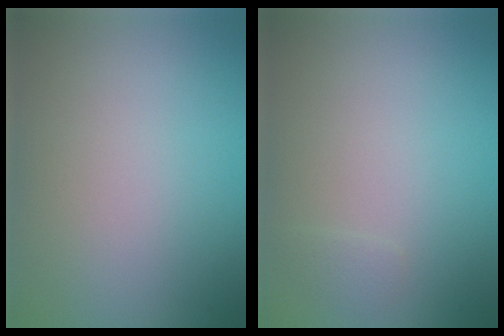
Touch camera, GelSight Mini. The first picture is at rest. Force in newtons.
{"total": 0.6, "press": 0.6, "slide": 0.0}